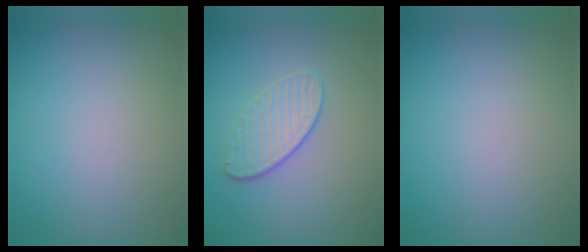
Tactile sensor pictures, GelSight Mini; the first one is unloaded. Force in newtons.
{"total": 2.2, "press": 1.8, "slide": 1.2}
{"total": 0.0}